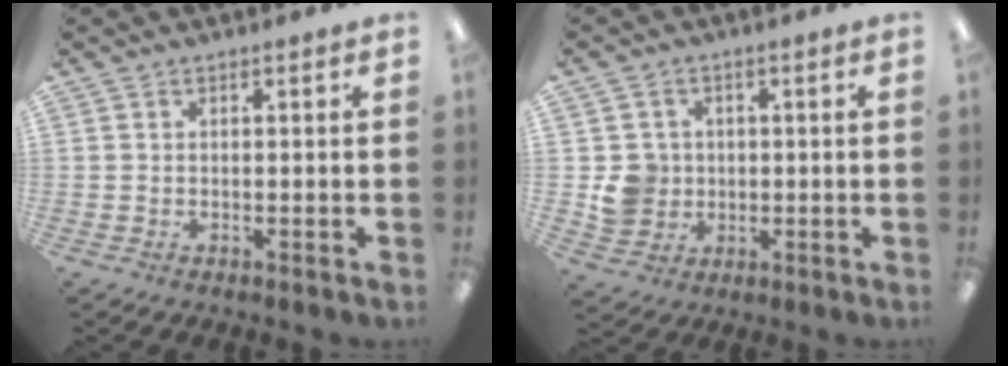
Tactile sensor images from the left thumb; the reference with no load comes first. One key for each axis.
{"total": 6.6, "fx": -0.1, "fy": 6.4, "fz": 1.6, "tx": -0.024, "ty": 0.008, "tz": 0.002}